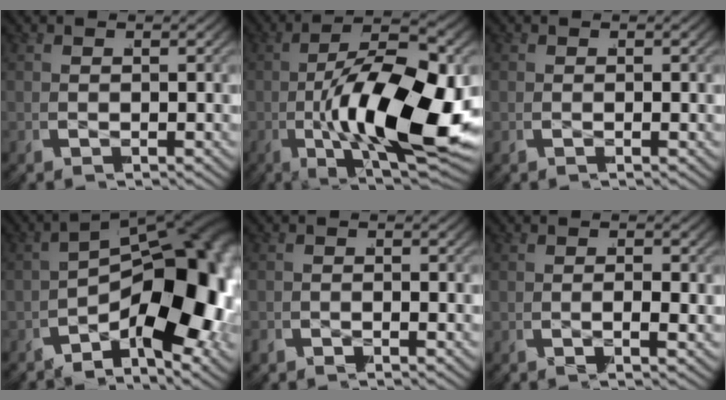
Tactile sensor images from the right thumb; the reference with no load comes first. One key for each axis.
{"total": 18.4, "fx": -3.5, "fy": 8.0, "fz": 16.2, "tx": -0.292, "ty": -0.043, "tz": -0.032}
{"total": 0.0}
{"total": 17.4, "fx": -3.4, "fy": 8.6, "fz": 14.7, "tx": -0.195, "ty": -0.031, "tz": -0.056}
{"total": 0.8, "fx": -0.7, "fy": 0.4, "fz": 0.1, "tx": -0.001, "ty": 0.001, "tz": -0.015}
{"total": 1.0, "fx": -0.4, "fy": 0.2, "fz": 0.9, "tx": -0.014, "ty": -0.001, "tz": -0.009}